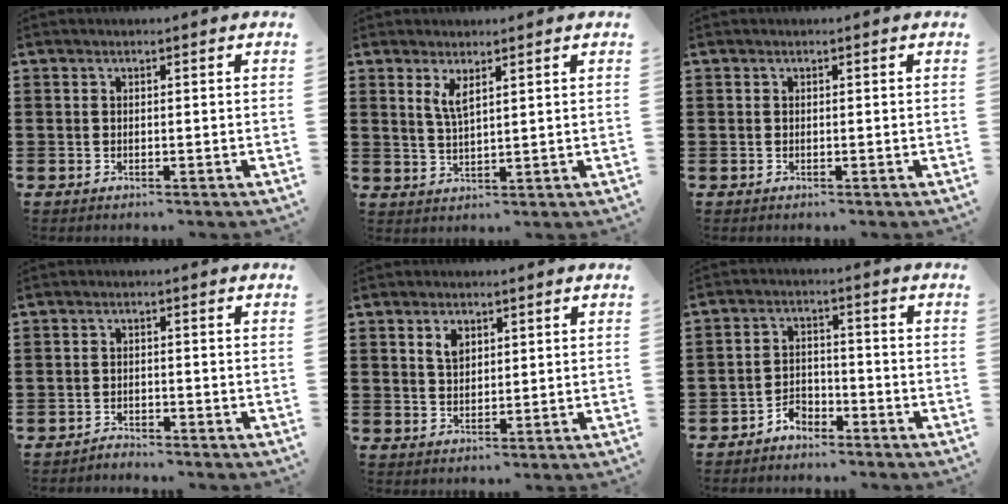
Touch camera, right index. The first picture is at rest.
{"total": 3.2, "force": [1.9, 0.9, 2.4], "torque": [-0.051, 0.003, 0.032]}
{"total": 0.0}
{"total": 1.5, "force": [-1.5, 0.2, -0.1], "torque": [-0.003, 0.005, -0.033]}
{"total": 2.7, "force": [1.4, 1.7, 1.7], "torque": [-0.031, 0.001, 0.025]}
{"total": 3.3, "force": [-3.0, 1.4, 0.4], "torque": [-0.015, 0.008, -0.061]}